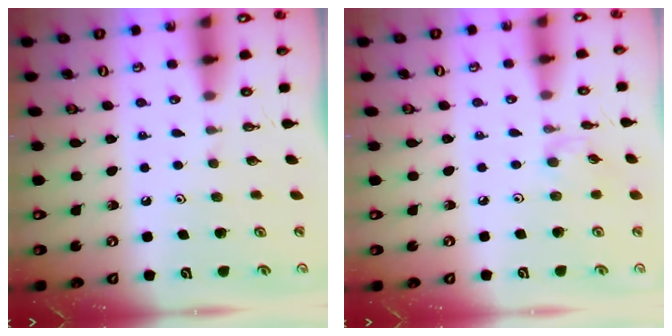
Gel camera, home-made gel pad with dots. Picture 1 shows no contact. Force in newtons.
{"total": 1.7, "press": 1.7, "slide": 0.4}